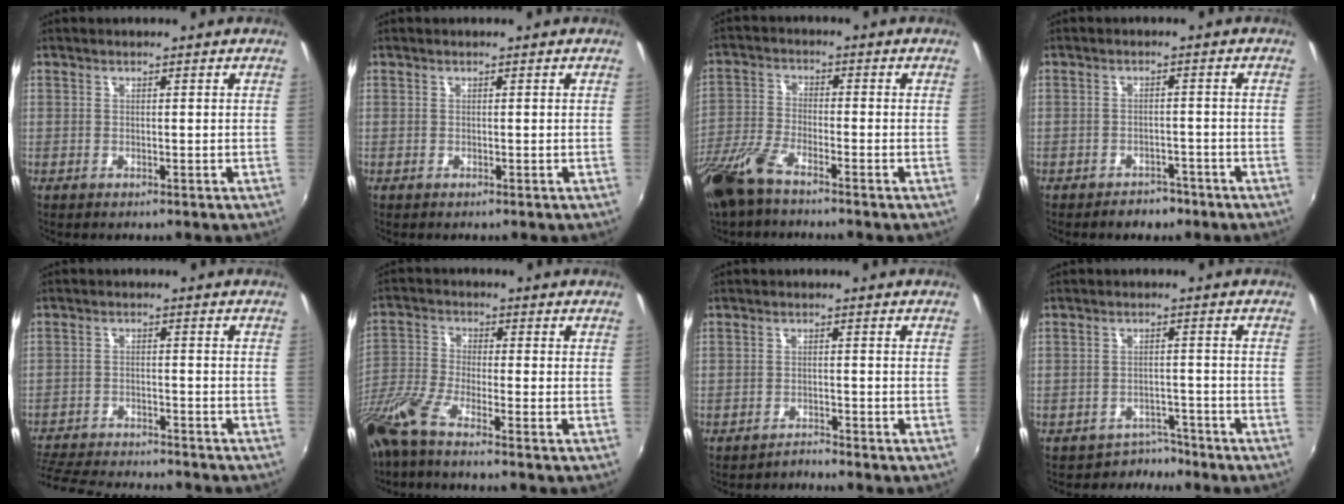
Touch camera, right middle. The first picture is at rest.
{"total": 0.0}
{"total": 9.5, "force": [-7.1, 2.2, 5.8], "torque": [-0.139, -0.019, -0.147]}
{"total": 4.4, "force": [-3.5, 2.4, 1.2], "torque": [-0.031, 0.006, -0.041]}
{"total": 14.9, "force": [-13.3, 2.9, 5.9], "torque": [-0.139, -0.020, -0.208]}
{"total": 9.9, "force": [-7.6, 0.2, 6.2], "torque": [-0.142, -0.029, -0.152]}
{"total": 1.6, "force": [-1.5, -0.3, -0.2], "torque": [0.001, -0.002, -0.028]}
{"total": 3.8, "force": [-3.3, 1.8, -0.7], "torque": [0.013, 0.017, -0.048]}